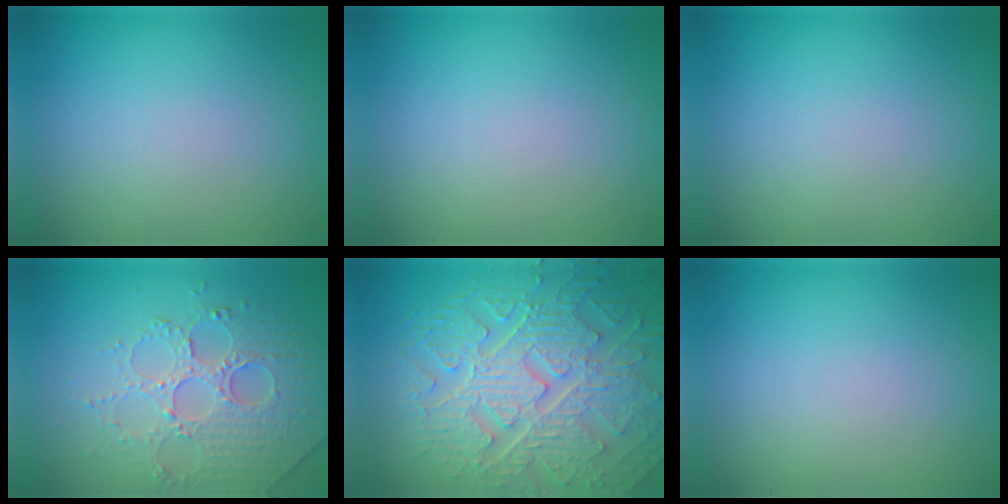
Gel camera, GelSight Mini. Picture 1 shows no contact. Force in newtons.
{"total": 0.0}
{"total": 0.0}
{"total": 4.4, "press": 4.3, "slide": 1.1}
{"total": 10.4, "press": 7.0, "slide": 7.7}
{"total": 0.0}